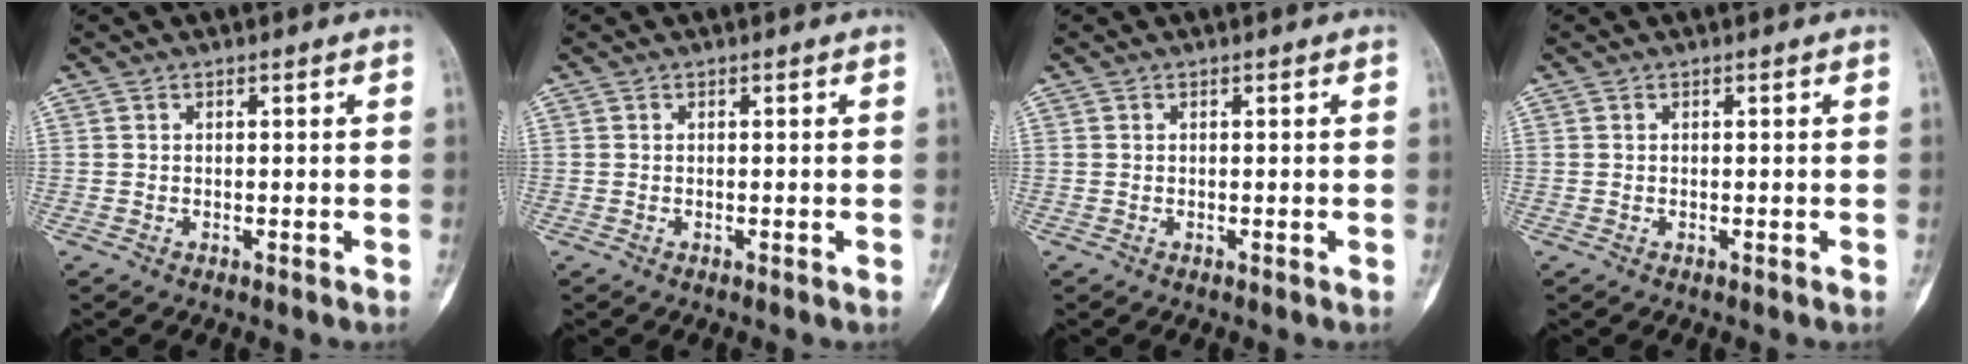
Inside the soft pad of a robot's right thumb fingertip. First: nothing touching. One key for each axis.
{"total": 0.0}
{"total": 0.0}
{"total": 0.0}